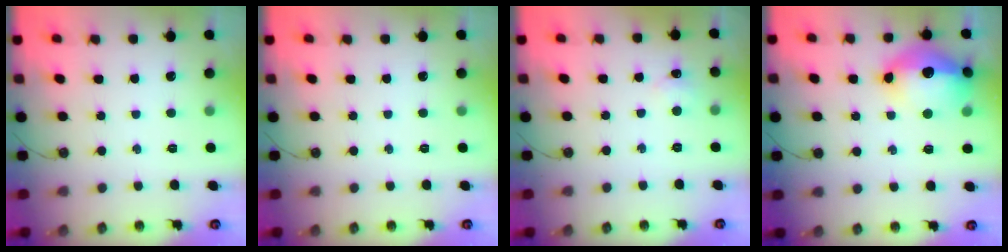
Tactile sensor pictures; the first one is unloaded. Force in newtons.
{"total": 0.0}
{"total": 3.6, "press": 3.6, "slide": 0.5}
{"total": 16.4, "press": 16.3, "slide": 1.6}